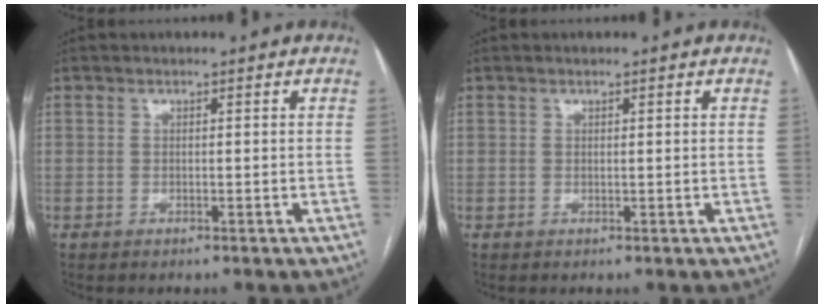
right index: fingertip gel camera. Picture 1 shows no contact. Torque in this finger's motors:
{"motor_torque": [-0.17, -0.13, -0.03, -0.01]}